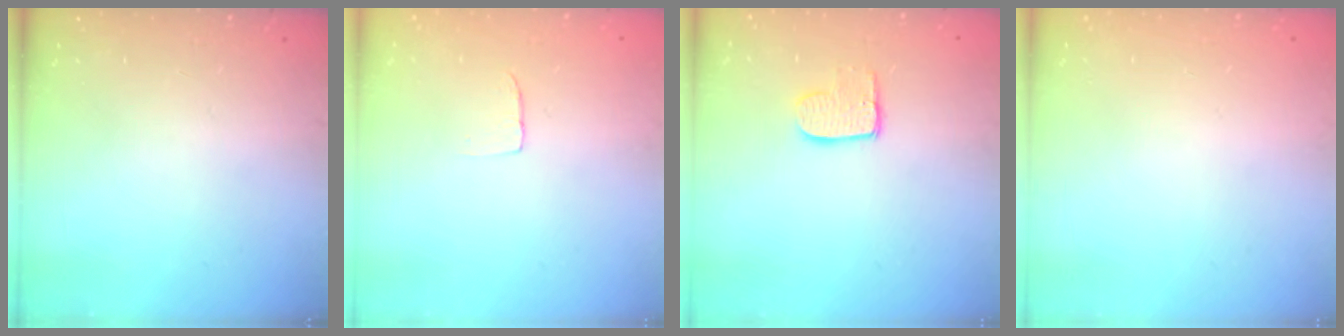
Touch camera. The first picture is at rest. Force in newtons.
{"total": 2.4, "press": 2.4, "slide": 0.1}
{"total": 7.8, "press": 7.8, "slide": 0.5}
{"total": 0.0}